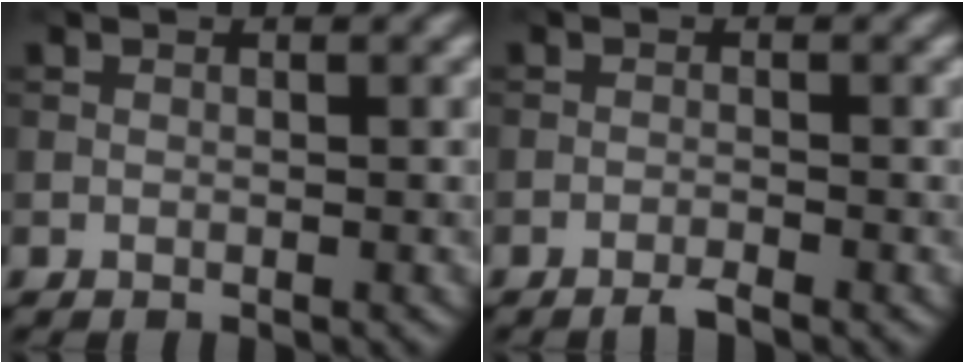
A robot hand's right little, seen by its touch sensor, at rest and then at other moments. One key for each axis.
{"total": 1.4, "fx": -1.2, "fy": -0.1, "fz": 0.7, "tx": -0.012, "ty": 0.002, "tz": -0.026}